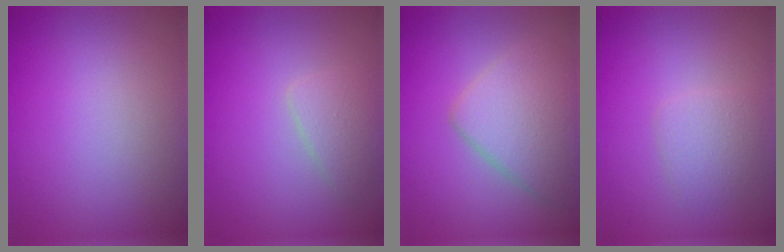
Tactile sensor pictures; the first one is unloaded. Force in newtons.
{"total": 1.9, "press": 1.9, "slide": 0.0}
{"total": 5.0, "press": 5.0, "slide": 0.2}
{"total": 1.9, "press": 1.9, "slide": 0.1}